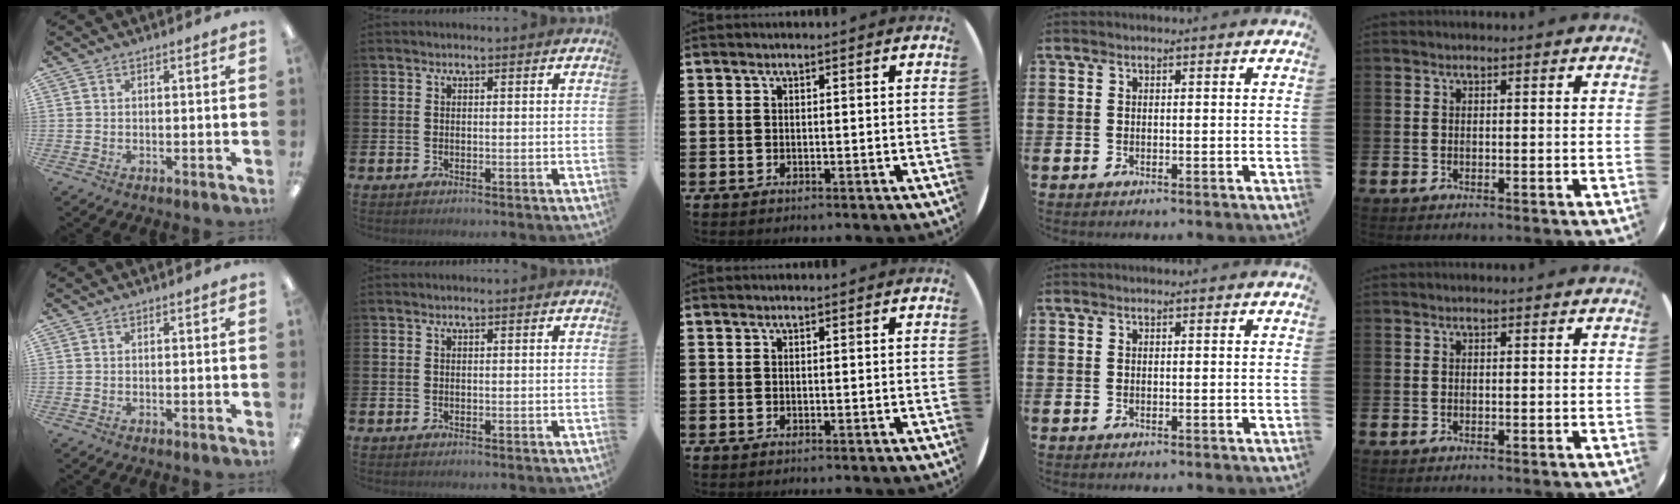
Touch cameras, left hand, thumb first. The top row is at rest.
{}